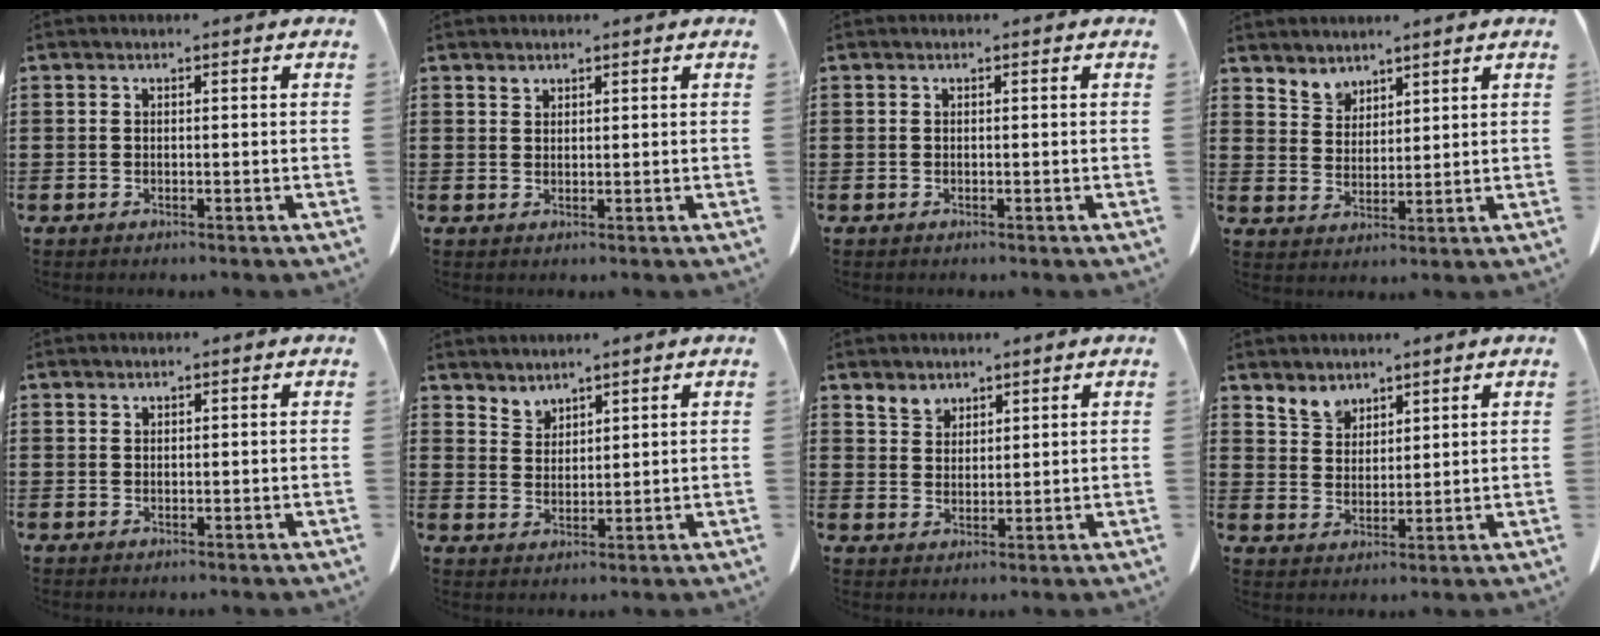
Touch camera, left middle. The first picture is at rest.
{"total": 1.2, "force": [1.0, 0.5, 0.2], "torque": [-0.008, 0.001, 0.021]}
{"total": 0.0}
{"total": 3.4, "force": [3.1, 1.4, -0.1], "torque": [-0.011, -0.003, 0.059]}
{"total": 0.6, "force": [0.6, 0.2, 0.1], "torque": [-0.004, 0.000, 0.012]}
{"total": 2.8, "force": [2.7, 0.6, -0.3], "torque": [-0.003, -0.006, 0.053]}
{"total": 3.0, "force": [2.6, 1.6, 0.2], "torque": [-0.013, 0.004, 0.050]}
{"total": 3.8, "force": [3.3, 1.9, 0.3], "torque": [-0.019, -0.001, 0.062]}